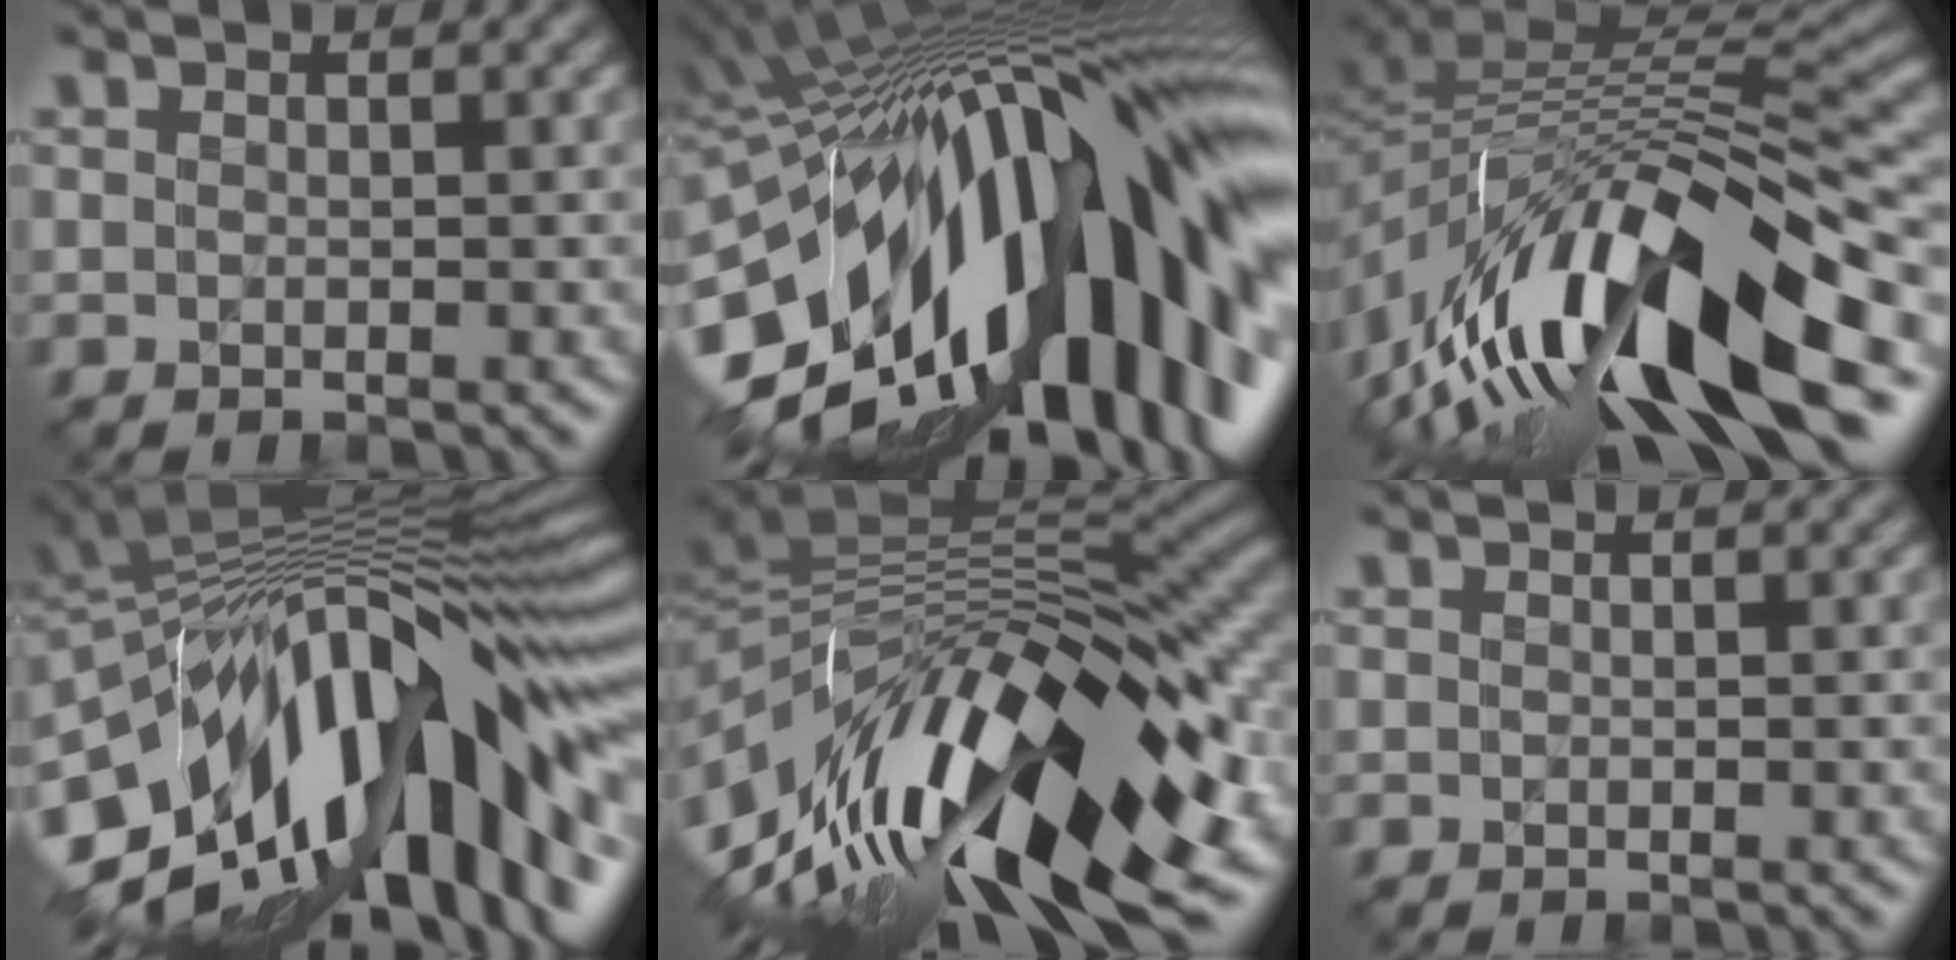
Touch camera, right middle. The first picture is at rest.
{"total": 20.6, "force": [-3.2, 9.6, 17.9], "torque": [-0.287, 0.003, -0.077]}
{"total": 16.1, "force": [-6.7, 6.2, 13.3], "torque": [-0.240, 0.021, -0.125]}
{"total": 17.2, "force": [-3.2, 7.8, 15.0], "torque": [-0.227, 0.022, -0.068]}
{"total": 17.6, "force": [-3.2, 7.3, 15.6], "torque": [-0.275, 0.004, -0.058]}
{"total": 0.0}